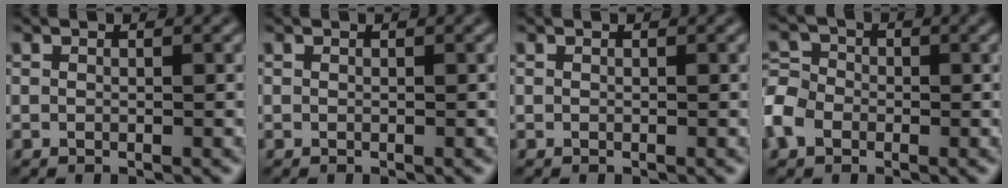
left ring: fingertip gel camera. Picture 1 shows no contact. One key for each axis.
{"total": 0.0}
{"total": 0.0}
{"total": 4.8, "fx": -2.3, "fy": 3.6, "fz": 2.3, "tx": -0.064, "ty": 0.000, "tz": -0.063}